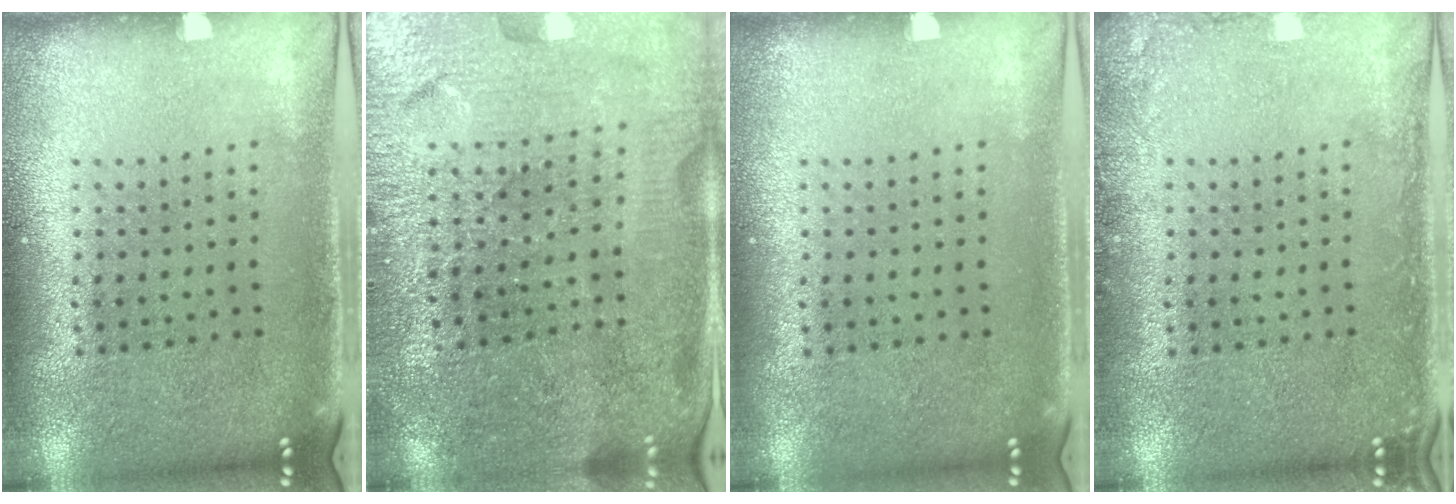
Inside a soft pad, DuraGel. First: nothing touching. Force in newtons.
{"total": 3.3, "press": 3.3, "slide": 0.2}
{"total": 0.0}
{"total": 1.4, "press": 1.4, "slide": 0.2}